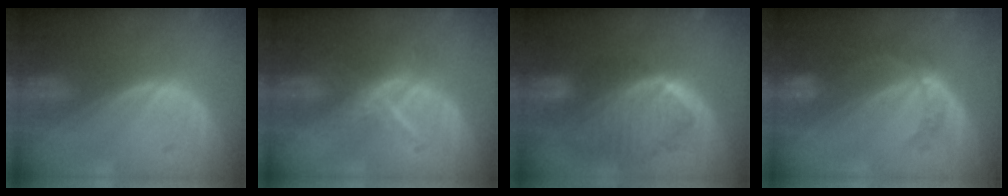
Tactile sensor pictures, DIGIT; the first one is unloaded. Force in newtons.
{"total": 5.5, "press": 4.9, "slide": 2.5}
{"total": 10.0, "press": 8.6, "slide": 5.1}
{"total": 5.1, "press": 4.6, "slide": 2.3}